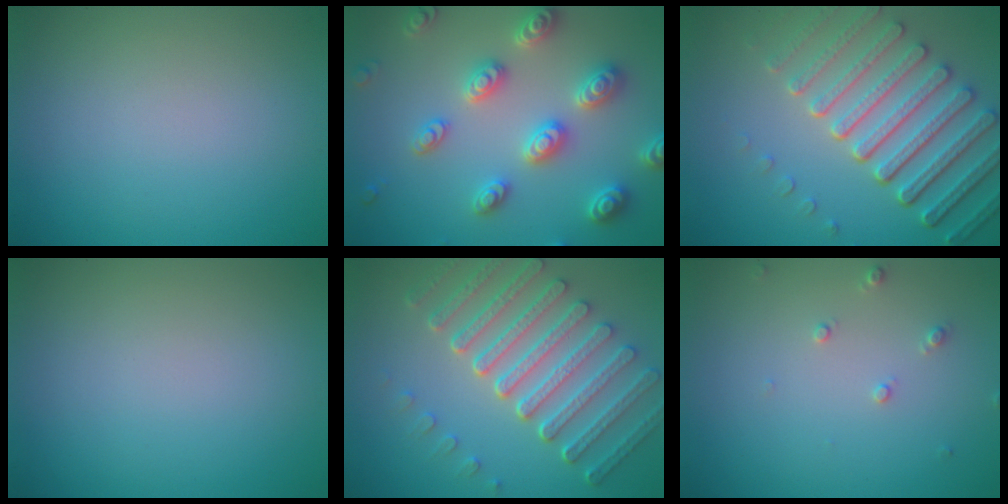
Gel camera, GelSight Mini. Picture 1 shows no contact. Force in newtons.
{"total": 5.2, "press": 5.1, "slide": 1.1}
{"total": 7.3, "press": 5.6, "slide": 4.7}
{"total": 0.0}
{"total": 7.5, "press": 5.6, "slide": 5.0}
{"total": 1.1, "press": 1.1, "slide": 0.2}